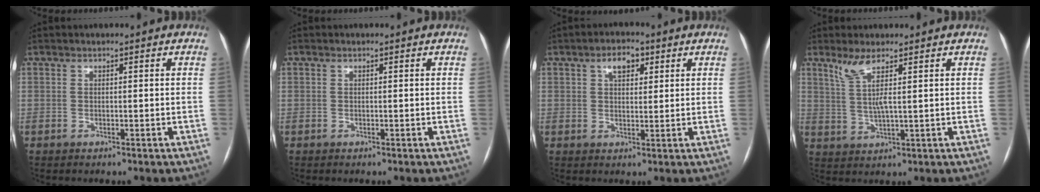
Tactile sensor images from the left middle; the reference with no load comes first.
{"total": 0.0}
{"total": 4.1, "force": [2.0, 2.2, 2.8], "torque": [-0.049, 0.012, 0.033]}
{"total": 4.6, "force": [2.6, 0.1, 3.8], "torque": [-0.085, 0.001, 0.056]}